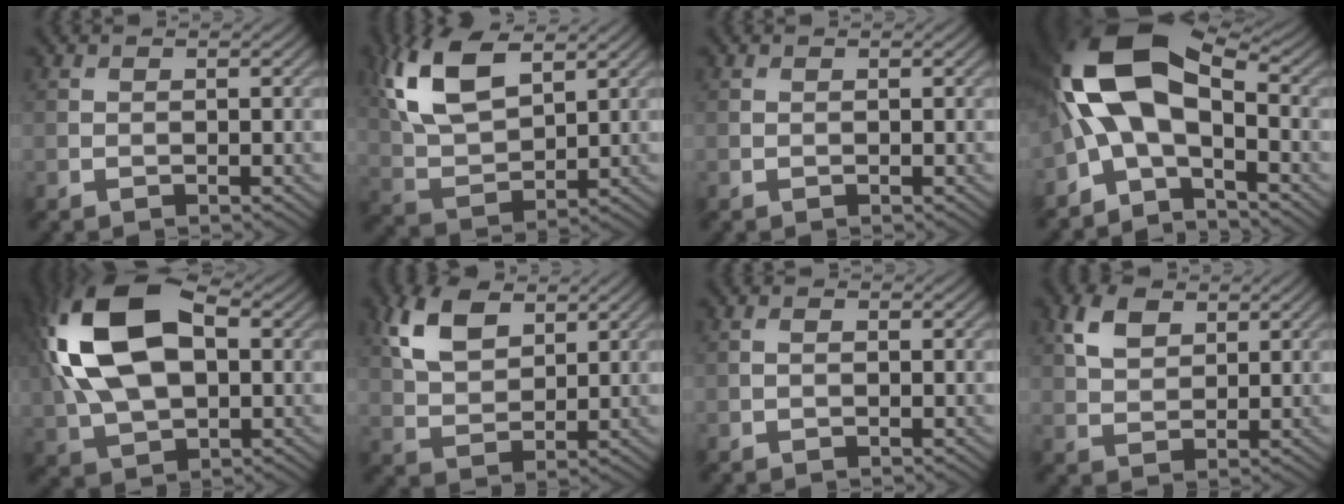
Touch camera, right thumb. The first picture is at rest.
{"total": 12.0, "force": [5.4, 5.9, 9.0], "torque": [-0.219, 0.012, 0.110]}
{"total": 0.0}
{"total": 13.6, "force": [-0.6, 6.8, 11.8], "torque": [-0.252, 0.019, -0.034]}
{"total": 16.6, "force": [3.2, 9.9, 13.0], "torque": [-0.293, 0.014, 0.060]}
{"total": 7.9, "force": [4.0, 4.3, 5.2], "torque": [-0.124, 0.006, 0.079]}
{"total": 0.6, "force": [-0.1, 0.3, 0.5], "torque": [-0.012, 0.002, -0.002]}
{"total": 4.7, "force": [2.4, 2.8, 2.9], "torque": [-0.067, 0.003, 0.044]}